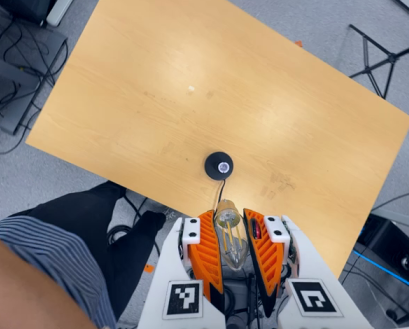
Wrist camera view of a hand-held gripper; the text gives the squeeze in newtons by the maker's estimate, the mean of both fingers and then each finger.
{"total": 20.2, "left": 21.3, "right": 19.0}